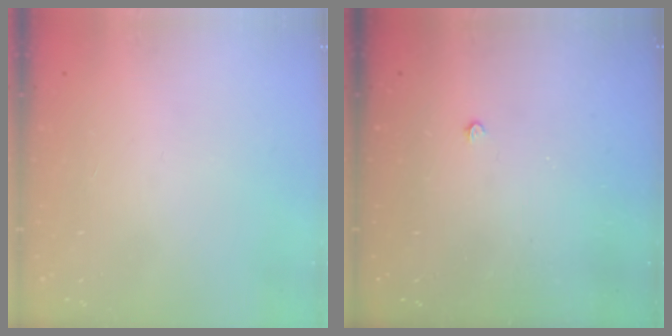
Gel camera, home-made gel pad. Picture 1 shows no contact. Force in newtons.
{"total": 2.3, "press": 2.3, "slide": 0.4}